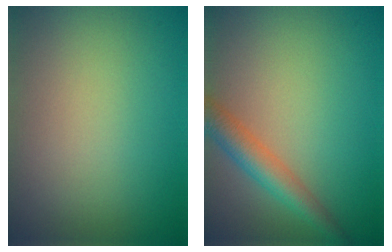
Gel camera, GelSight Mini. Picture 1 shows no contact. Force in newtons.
{"total": 3.7, "press": 3.7, "slide": 0.2}